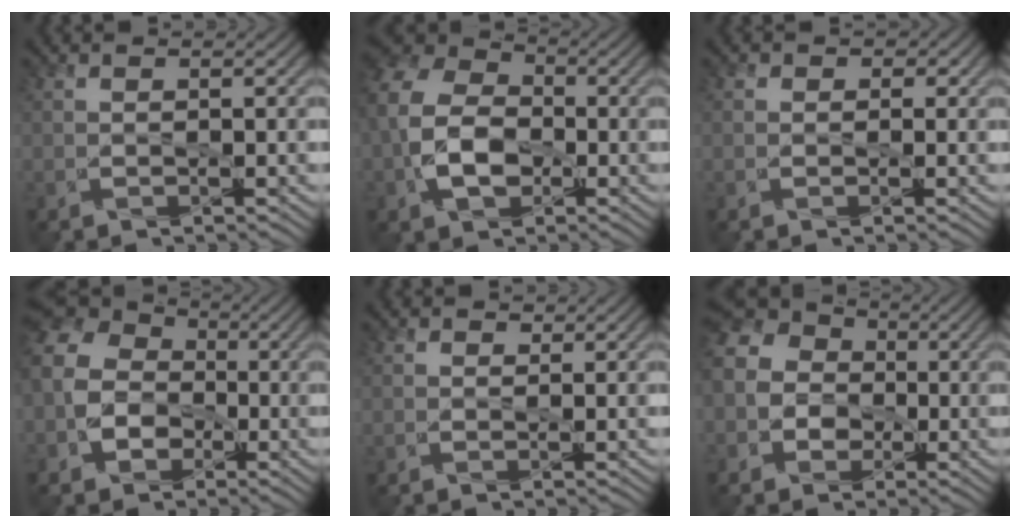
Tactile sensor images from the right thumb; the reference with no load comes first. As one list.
[{"total": 10.3, "force": [-1.9, 7.4, 6.9], "torque": [-0.172, -0.007, -0.050]}, {"total": 1.1, "force": [0.3, 1.1, 0.2], "torque": [-0.001, 0.000, -0.005]}, {"total": 11.0, "force": [-2.4, 9.0, 5.7], "torque": [-0.140, -0.017, -0.069]}, {"total": 0.6, "force": [0.4, 0.4, 0.1], "torque": [-0.001, -0.003, 0.007]}, {"total": 11.7, "force": [-1.2, 10.3, 5.5], "torque": [-0.153, 0.012, -0.058]}]